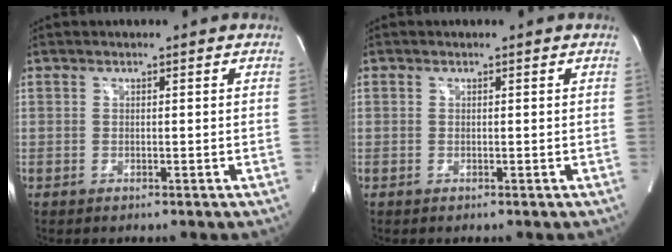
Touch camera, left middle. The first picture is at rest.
{"total": 0.0}